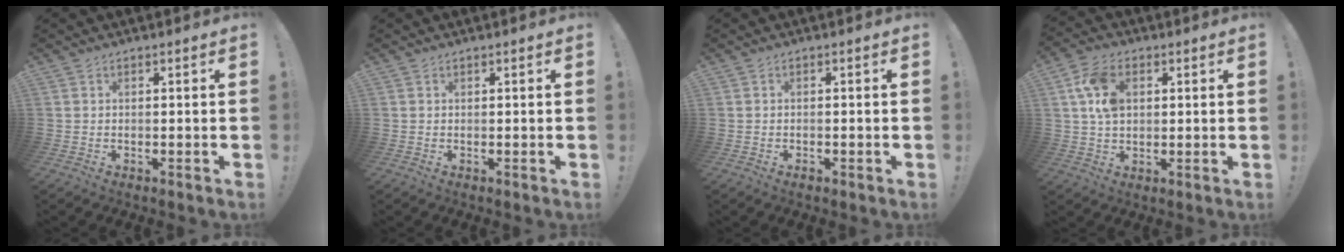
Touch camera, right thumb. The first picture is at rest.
{"total": 0.0}
{"total": 0.9, "force": [-0.7, 0.3, 0.5], "torque": [-0.009, 0.001, -0.013]}
{"total": 10.5, "force": [2.9, 7.2, 7.1], "torque": [-0.131, 0.010, 0.057]}